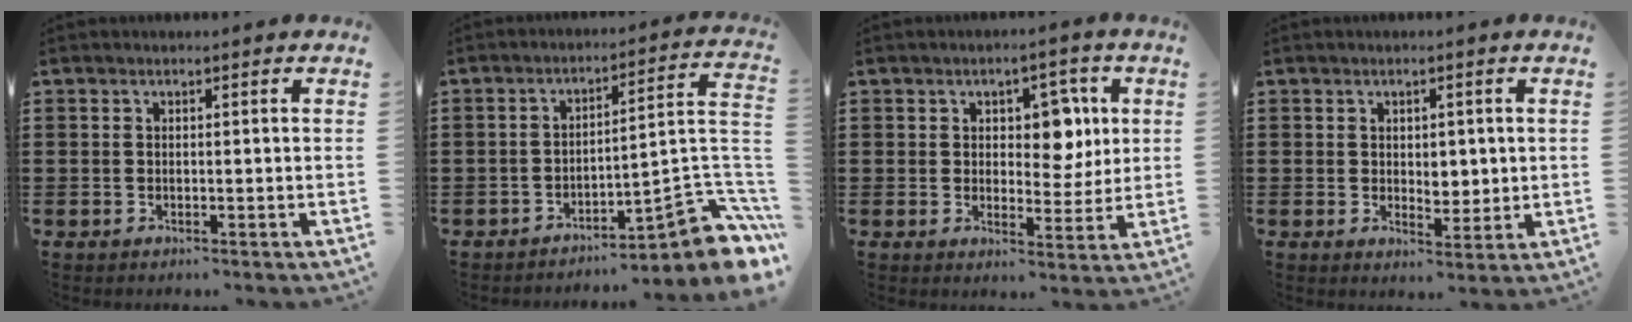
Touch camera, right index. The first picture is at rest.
{"total": 6.5, "force": [-4.5, 1.9, 4.3], "torque": [-0.051, -0.016, -0.087]}
{"total": 6.1, "force": [1.9, 4.0, 4.2], "torque": [-0.065, 0.001, 0.024]}
{"total": 3.3, "force": [0.6, 2.4, 2.2], "torque": [-0.025, 0.001, 0.005]}